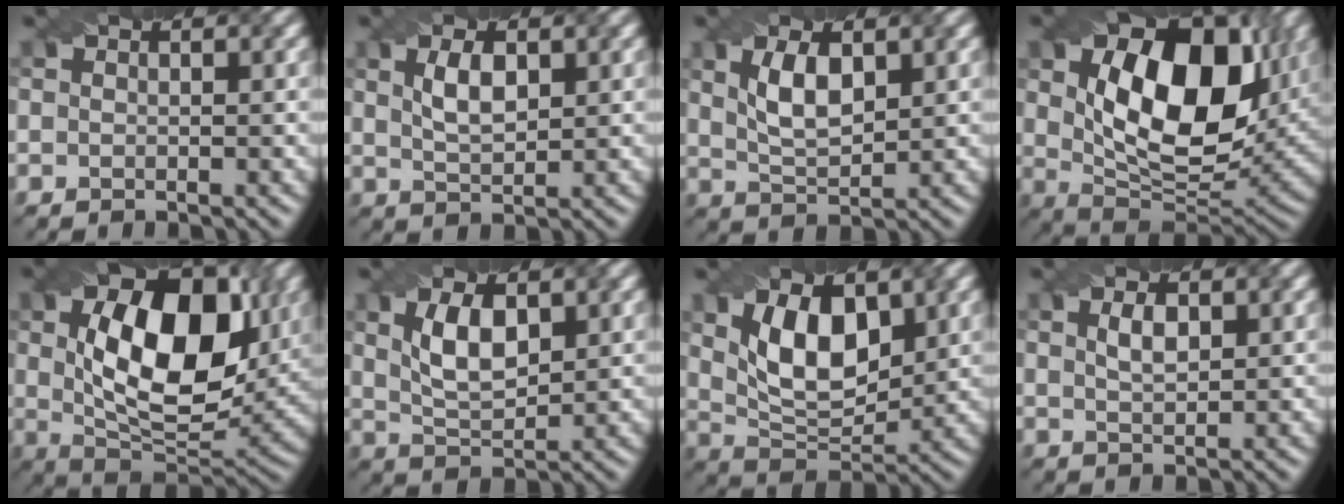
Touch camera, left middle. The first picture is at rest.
{"total": 2.8, "force": [0.7, 1.3, 2.4], "torque": [-0.054, 0.007, 0.019]}
{"total": 3.9, "force": [1.0, 1.8, 3.3], "torque": [-0.076, 0.004, 0.026]}
{"total": 13.7, "force": [3.4, 8.0, 10.6], "torque": [-0.185, -0.001, 0.066]}
{"total": 12.6, "force": [2.4, 7.1, 10.1], "torque": [-0.167, 0.002, 0.043]}
{"total": 4.3, "force": [1.1, 2.1, 3.6], "torque": [-0.082, 0.004, 0.026]}
{"total": 7.0, "force": [2.0, 3.8, 5.6], "torque": [-0.106, 0.003, 0.037]}
{"total": 1.7, "force": [0.4, 0.7, 1.4], "torque": [-0.032, 0.006, 0.014]}